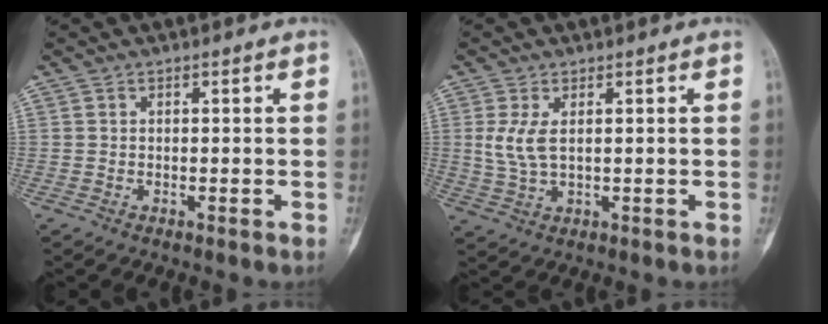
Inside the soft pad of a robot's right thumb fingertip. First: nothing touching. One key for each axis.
{"total": 4.7, "fx": 1.0, "fy": 2.1, "fz": 4.1, "tx": -0.098, "ty": -0.005, "tz": 0.028}